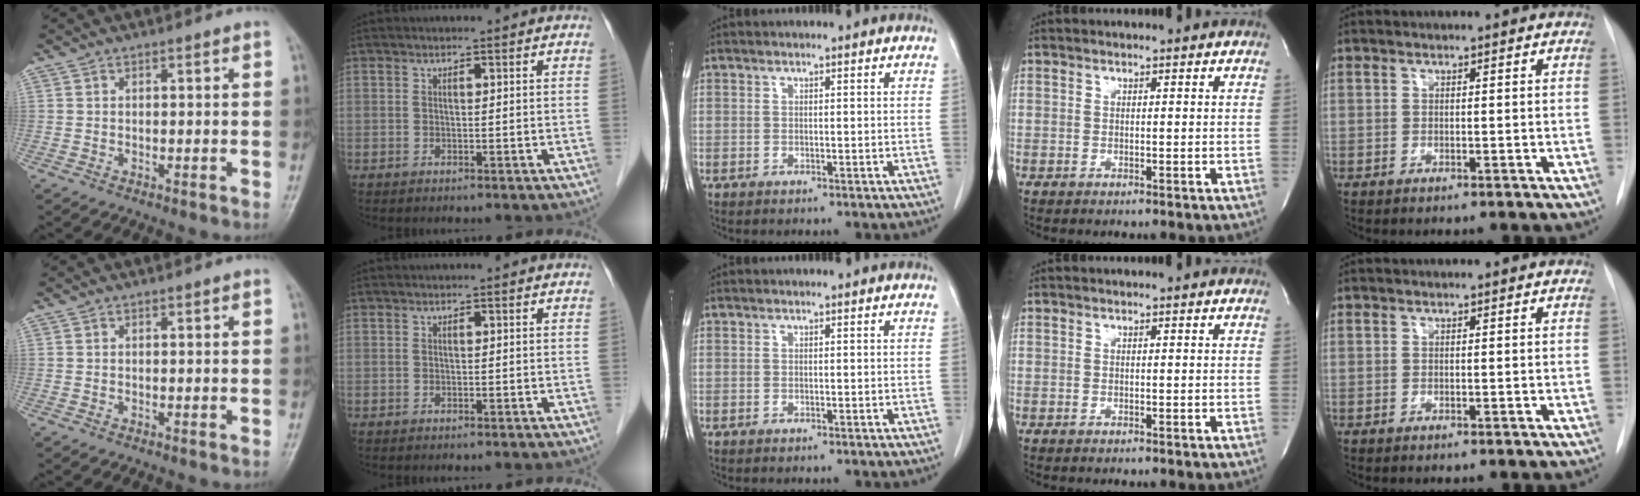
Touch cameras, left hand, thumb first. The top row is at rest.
{}